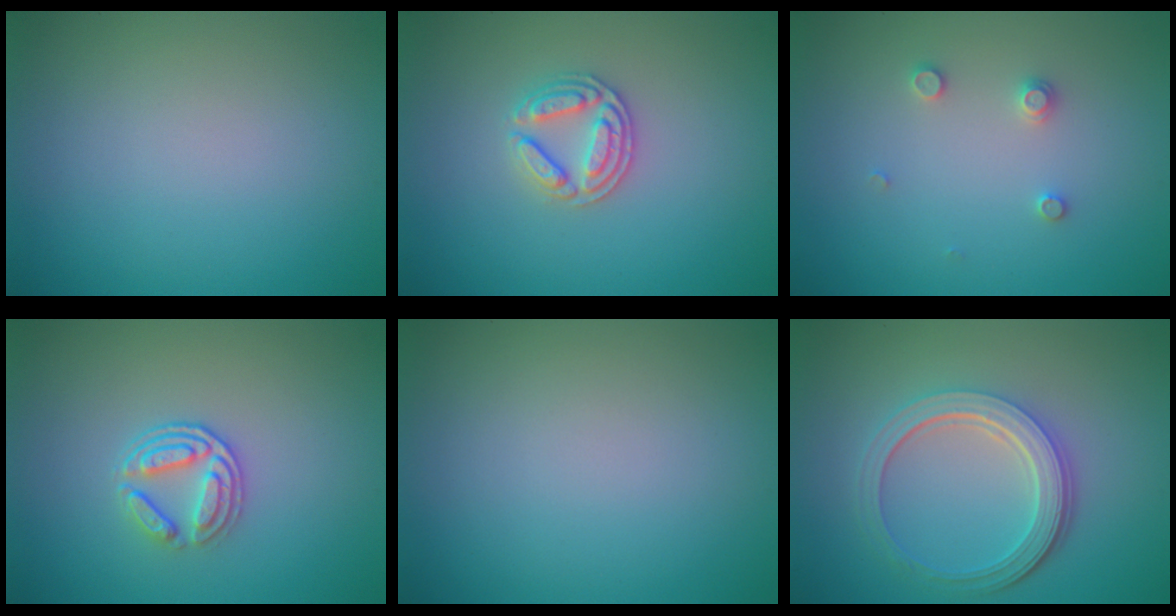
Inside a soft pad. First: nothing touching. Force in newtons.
{"total": 2.8, "press": 2.7, "slide": 0.7}
{"total": 1.3, "press": 1.3, "slide": 0.2}
{"total": 2.6, "press": 2.1, "slide": 1.6}
{"total": 0.0}
{"total": 5.2, "press": 3.9, "slide": 3.4}